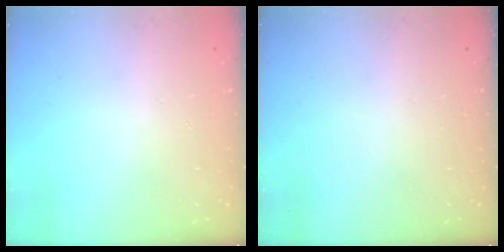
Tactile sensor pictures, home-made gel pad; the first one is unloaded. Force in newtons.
{"total": 0.0}